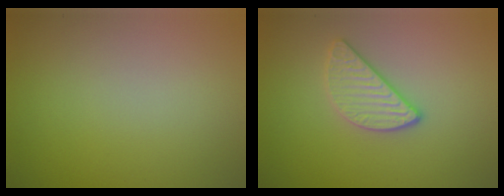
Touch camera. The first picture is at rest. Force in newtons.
{"total": 2.6, "press": 2.5, "slide": 0.8}